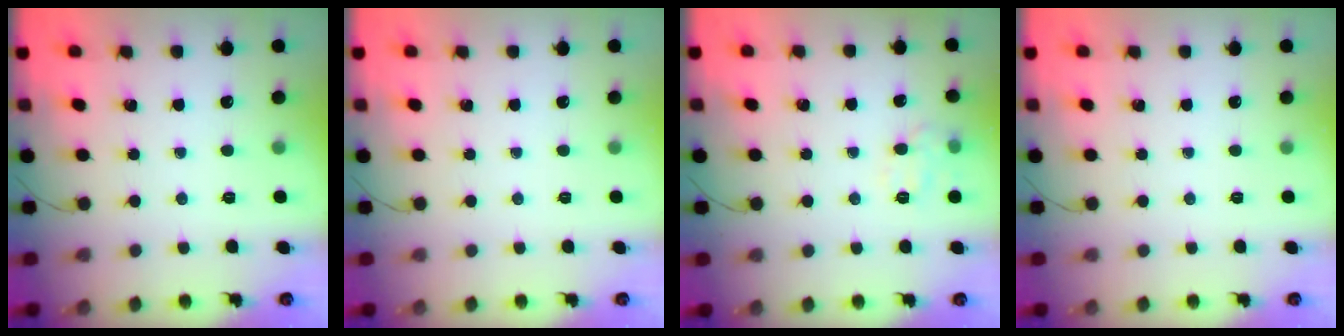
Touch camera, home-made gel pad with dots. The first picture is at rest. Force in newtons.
{"total": 0.0}
{"total": 8.1, "press": 8.0, "slide": 1.0}
{"total": 0.0}